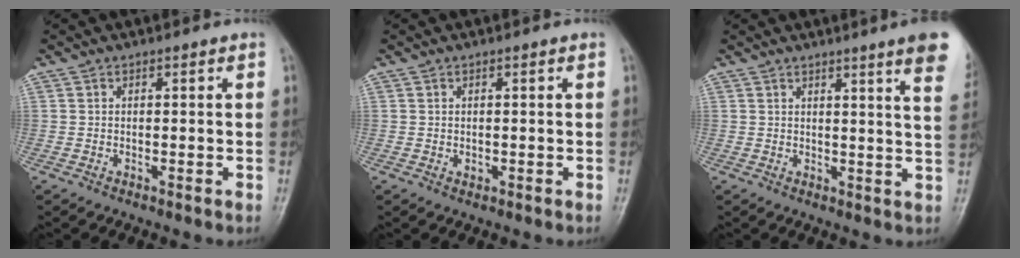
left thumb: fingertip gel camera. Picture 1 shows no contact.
{"total": 0.9, "force": [0.1, 0.7, 0.6], "torque": [-0.006, -0.001, 0.003]}
{"total": 10.3, "force": [6.7, 0.3, 7.8], "torque": [-0.085, -0.025, 0.064]}